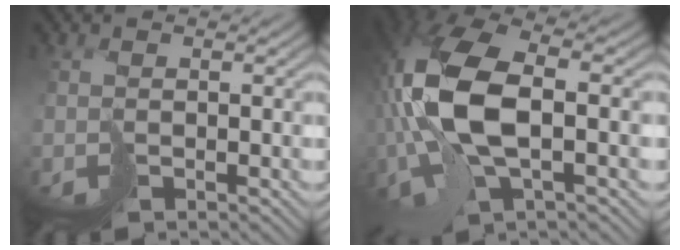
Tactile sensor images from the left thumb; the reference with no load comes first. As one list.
[{"total": 13.7, "force": [0.3, 6.3, 12.2], "torque": [-0.301, 0.003, 0.006]}]